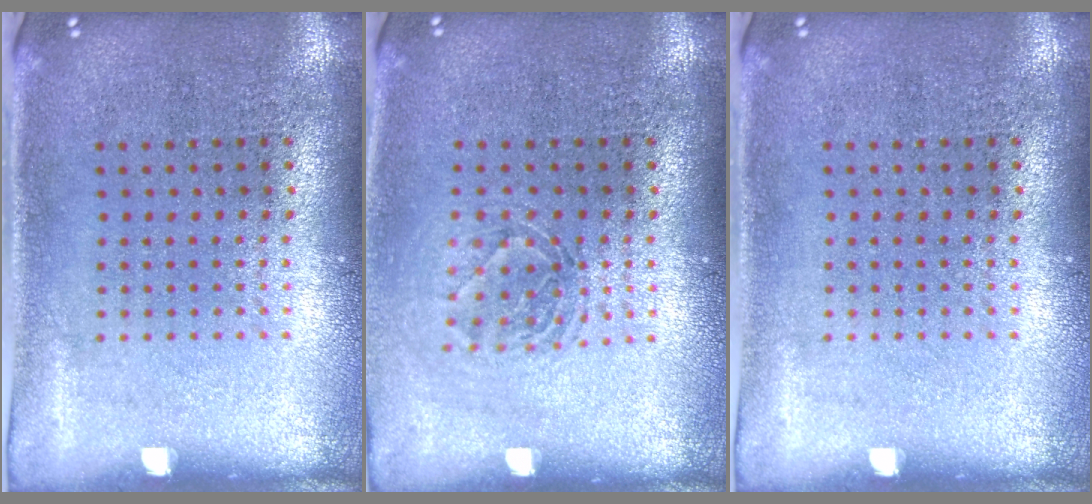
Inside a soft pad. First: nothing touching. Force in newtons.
{"total": 1.2, "press": 1.1, "slide": 0.6}
{"total": 0.0}